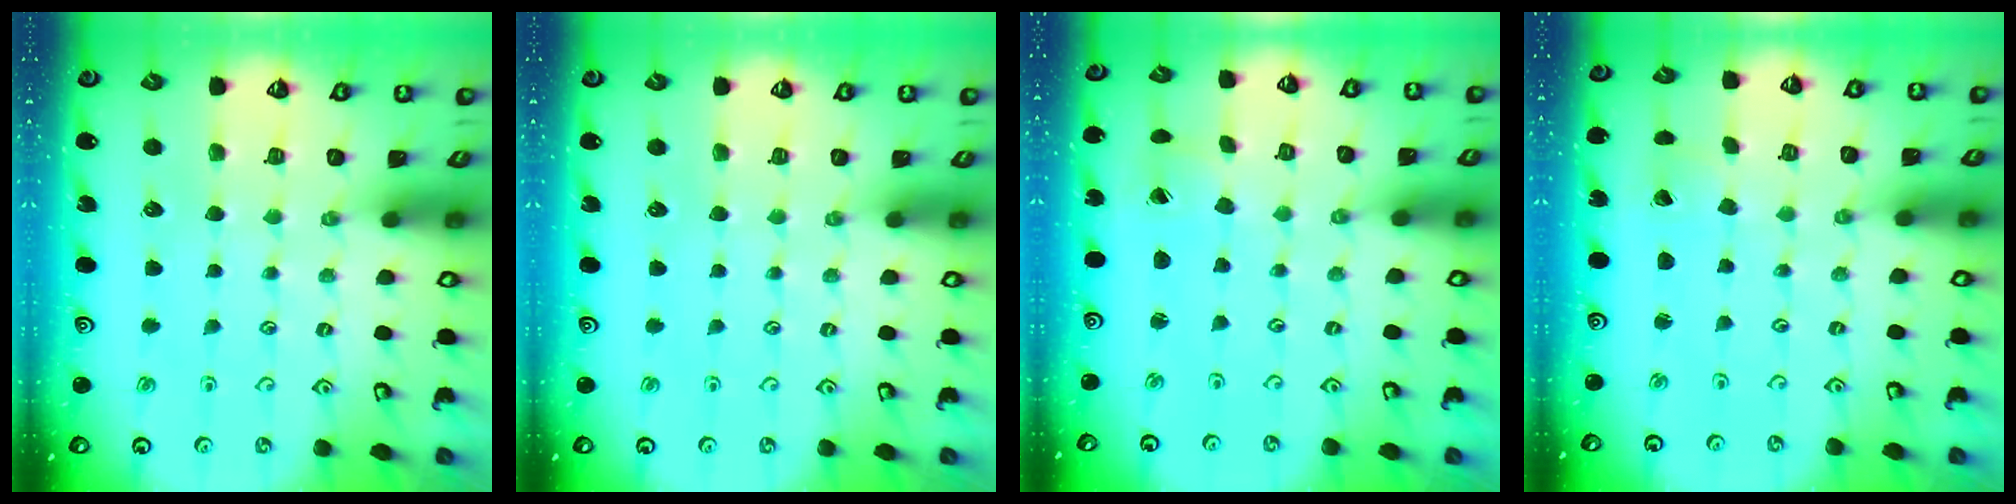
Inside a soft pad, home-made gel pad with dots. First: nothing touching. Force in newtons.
{"total": 0.0}
{"total": 1.3, "press": 1.3, "slide": 0.0}
{"total": 1.3, "press": 1.3, "slide": 0.1}